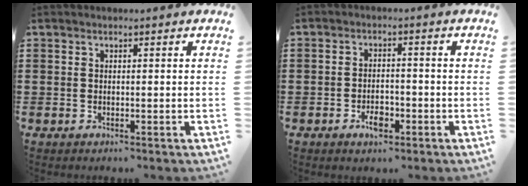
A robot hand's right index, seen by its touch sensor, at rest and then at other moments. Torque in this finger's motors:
{"motor_torque": [1.00, 1.14, 0.06, 0.06]}